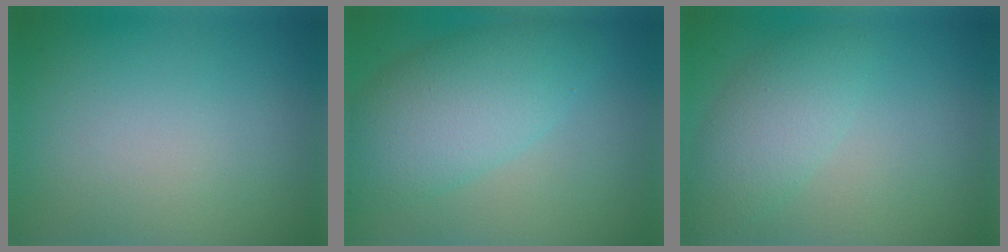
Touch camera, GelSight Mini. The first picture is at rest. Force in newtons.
{"total": 7.2, "press": 7.2, "slide": 0.2}
{"total": 3.8, "press": 3.8, "slide": 0.1}